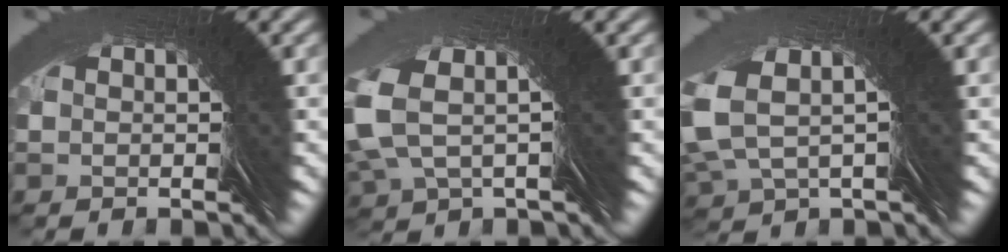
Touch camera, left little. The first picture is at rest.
{"total": 3.2, "force": [2.9, 0.5, 1.3], "torque": [-0.038, 0.029, 0.033]}
{"total": 3.1, "force": [2.5, 0.9, 1.5], "torque": [-0.045, 0.020, 0.030]}